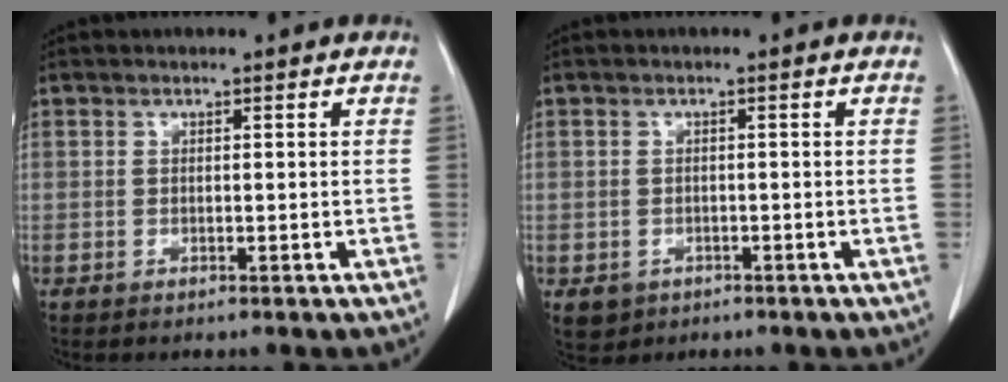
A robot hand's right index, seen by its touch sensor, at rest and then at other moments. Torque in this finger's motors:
{"motor_torque": [-0.06, -0.07, -0.48, -0.14]}